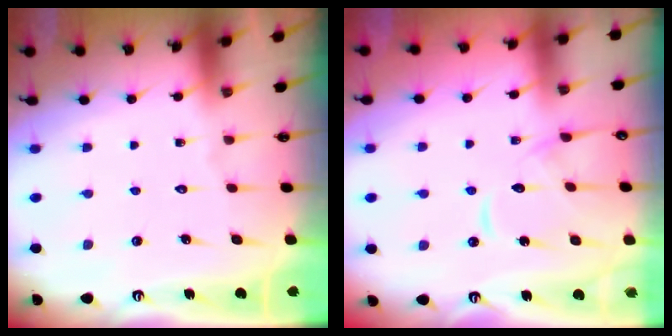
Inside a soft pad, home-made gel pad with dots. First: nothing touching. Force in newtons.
{"total": 11.6, "press": 11.6, "slide": 1.0}